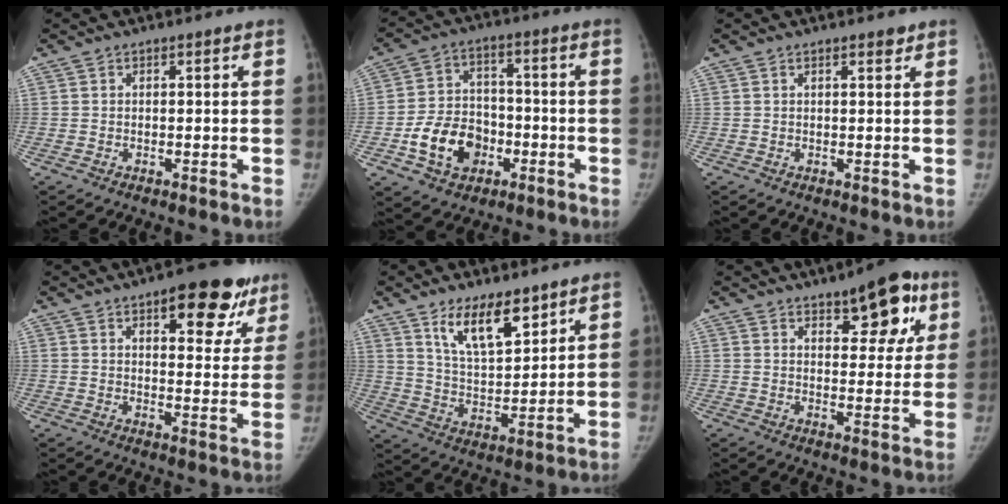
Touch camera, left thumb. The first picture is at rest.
{"total": 12.2, "force": [-4.4, 9.2, 6.7], "torque": [-0.085, 0.027, -0.078]}
{"total": 1.3, "force": [1.0, 0.4, 0.8], "torque": [-0.009, -0.005, 0.014]}
{"total": 16.0, "force": [9.4, 6.7, 11.1], "torque": [-0.087, -0.038, 0.122]}
{"total": 11.7, "force": [7.7, 4.6, 7.5], "torque": [-0.106, -0.053, 0.145]}
{"total": 12.3, "force": [6.7, 5.2, 8.9], "torque": [-0.075, -0.019, 0.088]}